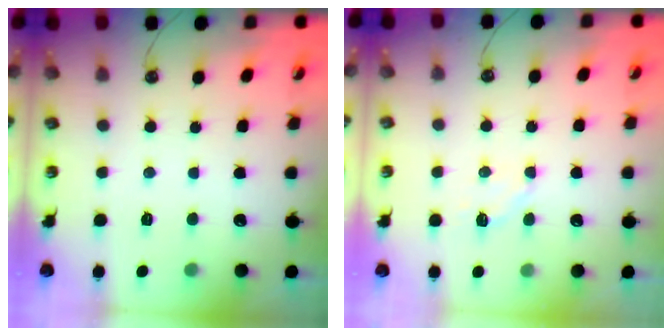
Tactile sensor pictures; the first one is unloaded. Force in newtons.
{"total": 3.0, "press": 2.9, "slide": 0.7}